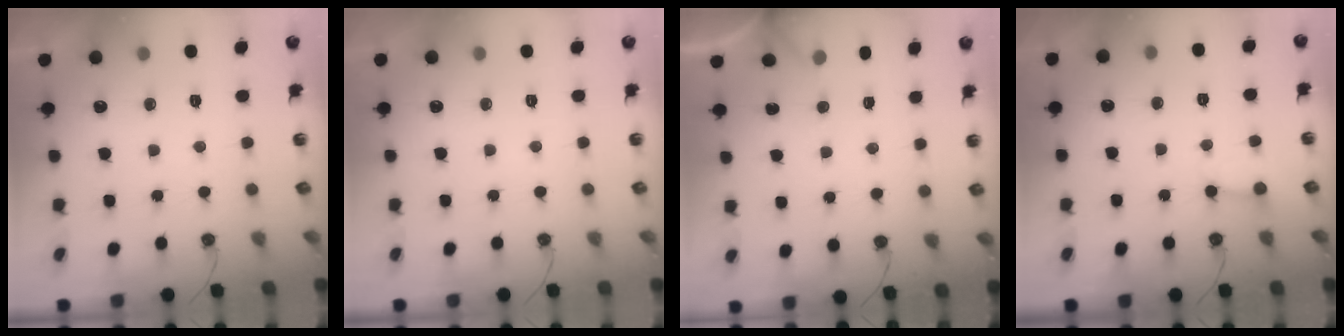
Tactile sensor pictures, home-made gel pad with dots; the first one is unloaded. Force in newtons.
{"total": 0.0}
{"total": 3.0, "press": 3.0, "slide": 0.2}
{"total": 4.1, "press": 4.0, "slide": 0.5}